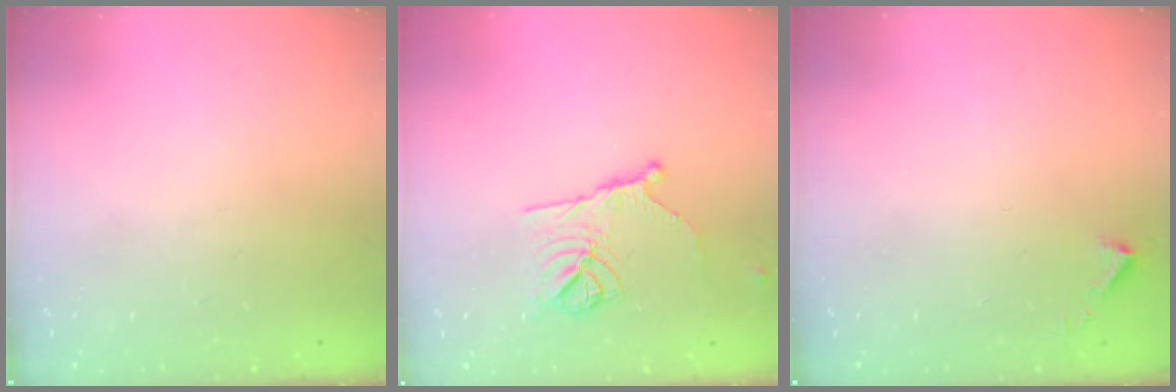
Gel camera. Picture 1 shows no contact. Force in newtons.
{"total": 11.2, "press": 10.9, "slide": 2.3}
{"total": 2.3, "press": 2.3, "slide": 0.2}